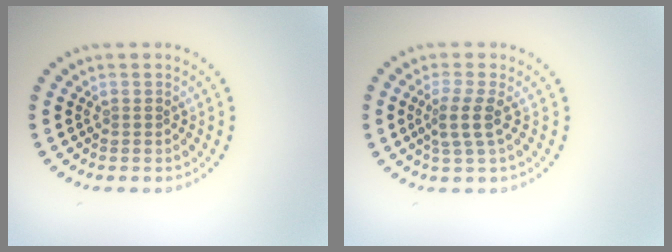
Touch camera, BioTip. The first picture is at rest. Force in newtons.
{"total": 2.3, "press": 1.8, "slide": 1.4}